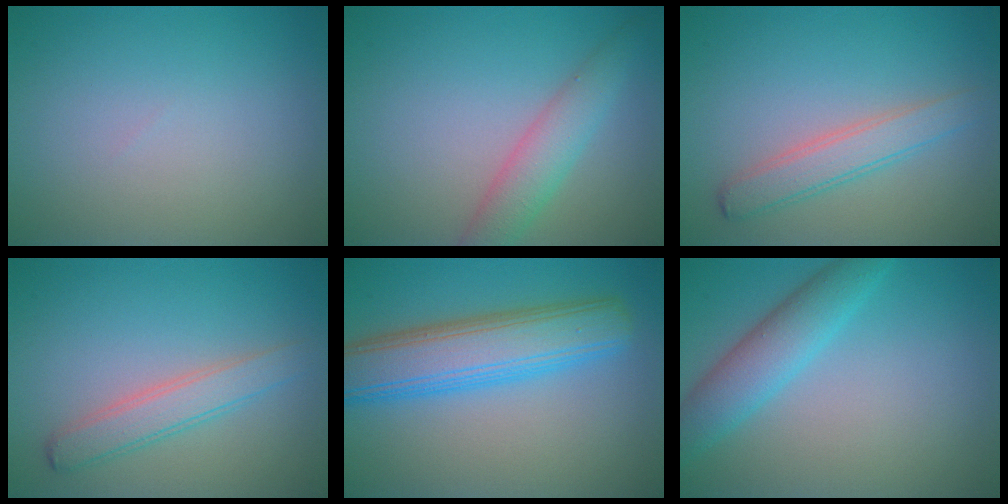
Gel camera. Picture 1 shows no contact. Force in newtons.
{"total": 3.4, "press": 3.4, "slide": 0.2}
{"total": 2.9, "press": 2.9, "slide": 0.1}
{"total": 2.9, "press": 2.9, "slide": 0.1}
{"total": 7.5, "press": 7.5, "slide": 0.2}
{"total": 4.3, "press": 4.3, "slide": 0.1}